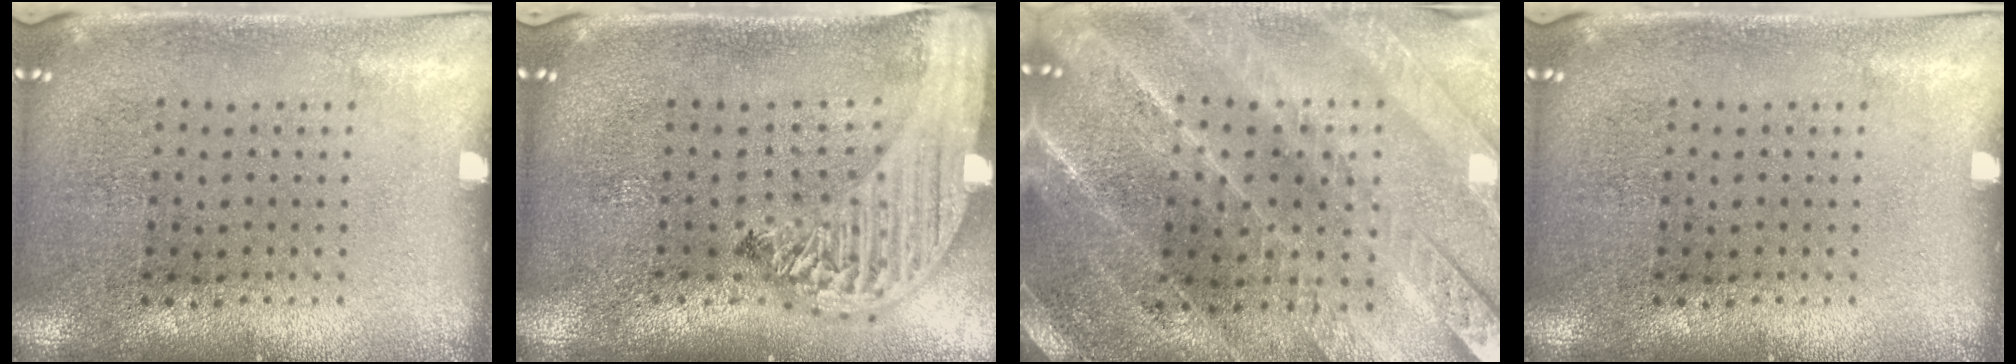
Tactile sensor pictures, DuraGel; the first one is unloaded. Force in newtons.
{"total": 3.1, "press": 2.4, "slide": 1.9}
{"total": 2.8, "press": 2.8, "slide": 0.5}
{"total": 0.0}